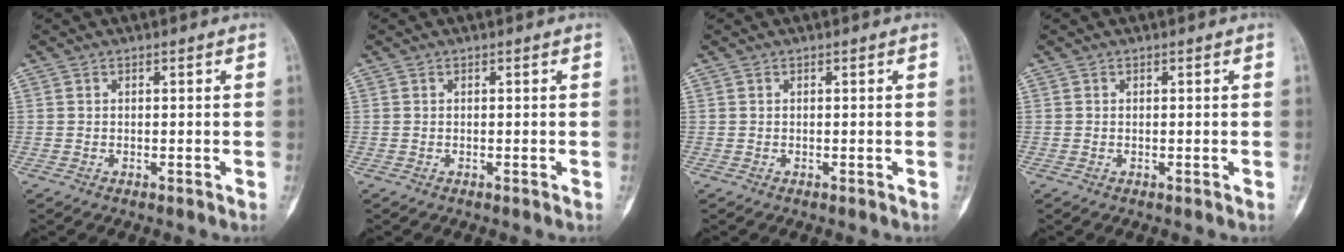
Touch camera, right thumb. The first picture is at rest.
{"total": 0.0}
{"total": 0.0}
{"total": 0.0}